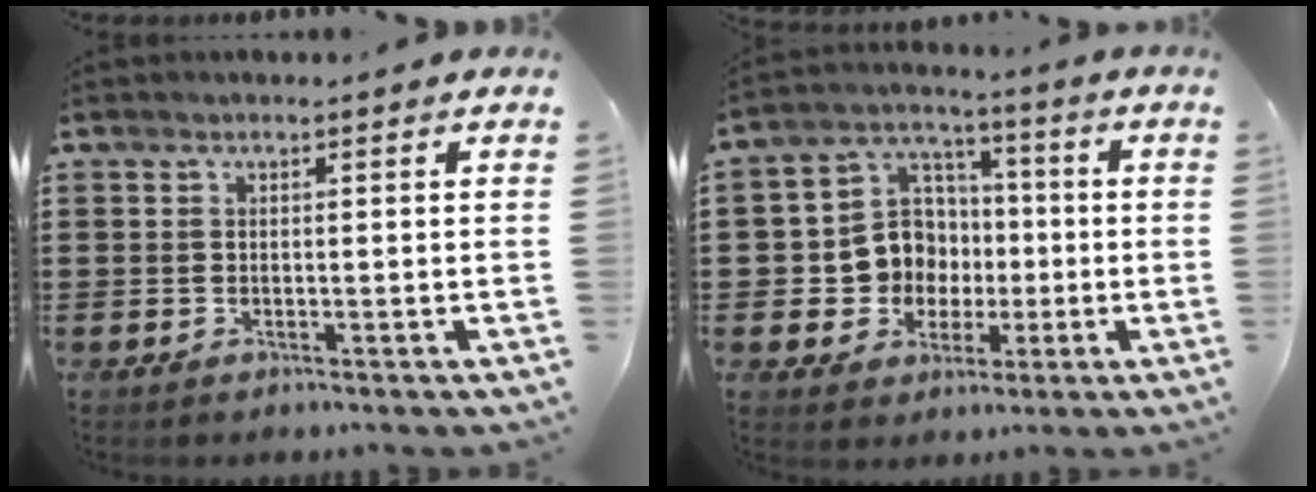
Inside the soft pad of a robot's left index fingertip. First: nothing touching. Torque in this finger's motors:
{"motor_torque": [1.27, 0.87, 0.67, 0.06]}